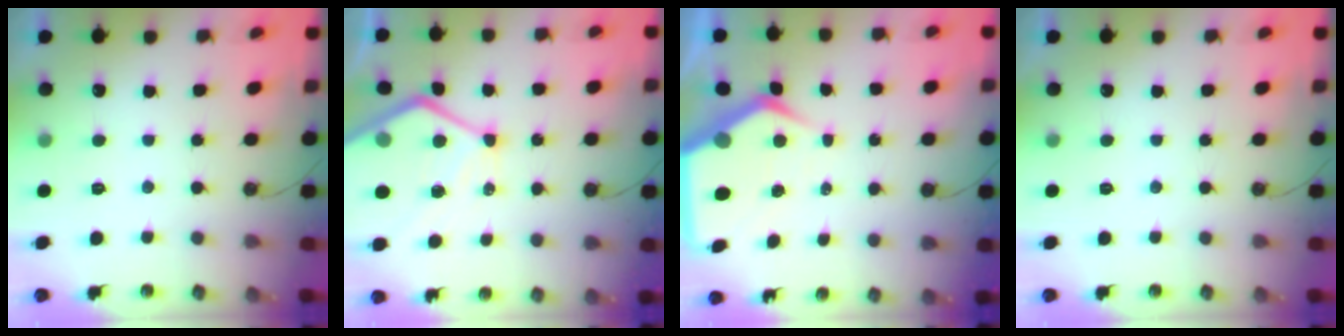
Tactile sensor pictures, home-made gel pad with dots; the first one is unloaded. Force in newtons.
{"total": 15.7, "press": 15.6, "slide": 1.7}
{"total": 9.4, "press": 9.3, "slide": 1.1}
{"total": 0.0}